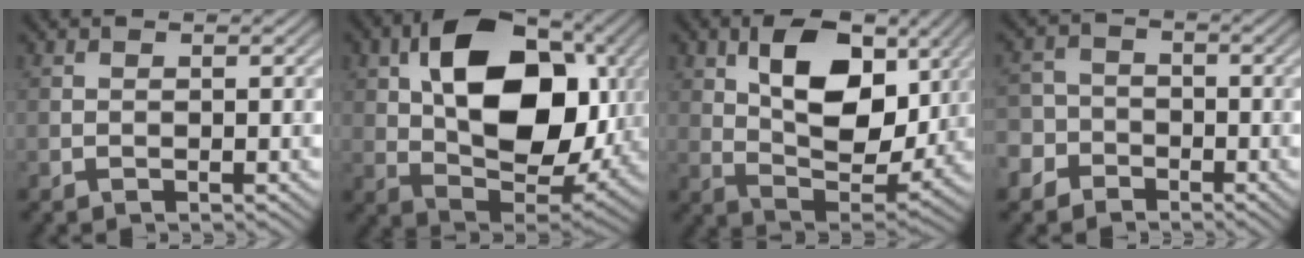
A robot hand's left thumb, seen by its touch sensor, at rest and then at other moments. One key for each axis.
{"total": 15.9, "fx": 3.3, "fy": 9.9, "fz": 11.9, "tx": -0.205, "ty": 0.000, "tz": 0.060}
{"total": 12.4, "fx": 4.3, "fy": 7.1, "fz": 9.2, "tx": -0.163, "ty": 0.000, "tz": 0.074}
{"total": 5.3, "fx": -3.0, "fy": 4.3, "fz": 1.1, "tx": -0.019, "ty": -0.002, "tz": -0.078}